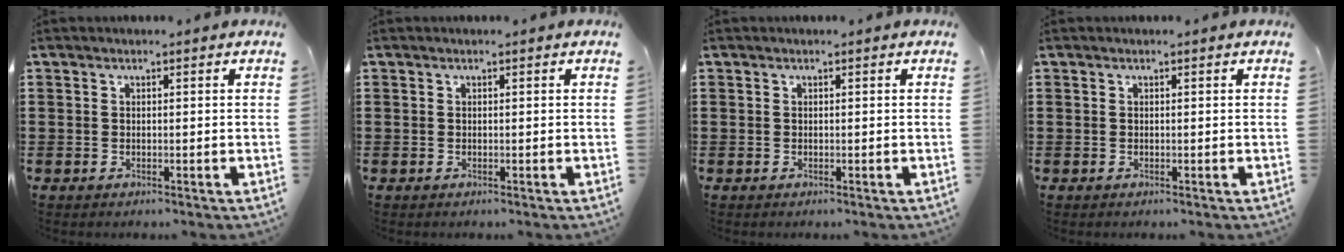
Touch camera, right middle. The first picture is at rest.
{"total": 0.0}
{"total": 0.0}
{"total": 0.0}